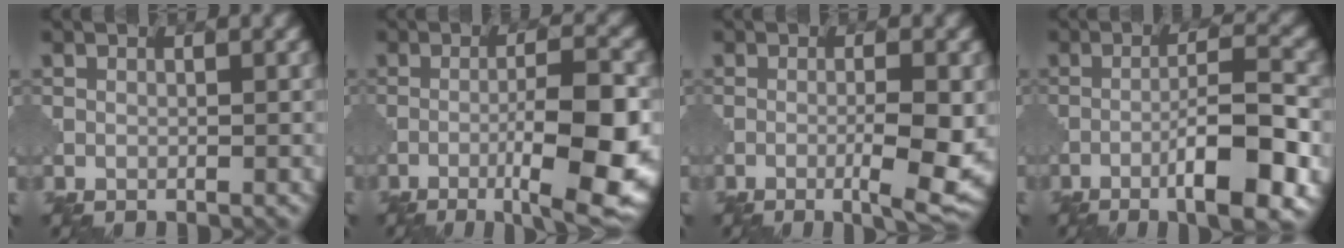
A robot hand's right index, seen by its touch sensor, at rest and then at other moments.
{"total": 9.4, "force": [-3.4, 1.8, 8.6], "torque": [-0.131, -0.001, -0.052]}
{"total": 5.1, "force": [-1.4, 0.7, 4.8], "torque": [-0.078, -0.002, -0.021]}
{"total": 8.5, "force": [-3.7, 1.5, 7.5], "torque": [-0.116, 0.008, -0.061]}